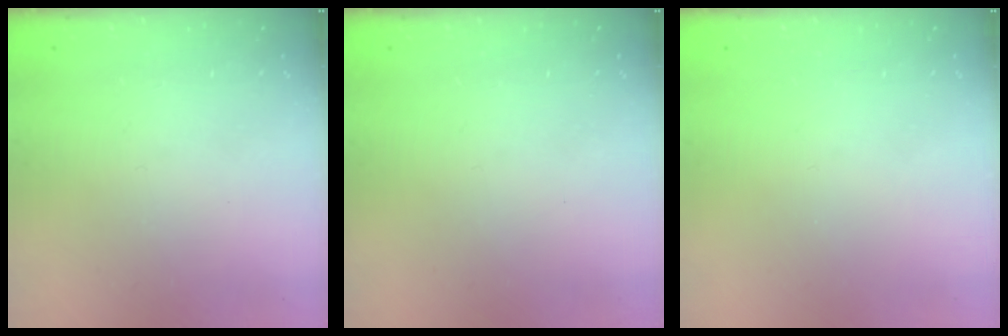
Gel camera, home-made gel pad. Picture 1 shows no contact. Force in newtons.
{"total": 0.0}
{"total": 0.0}